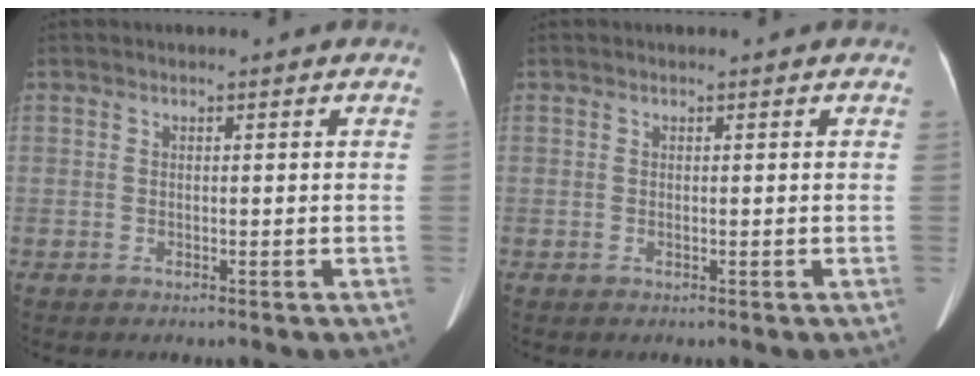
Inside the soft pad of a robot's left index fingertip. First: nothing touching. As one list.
[{"total": 0.0}]